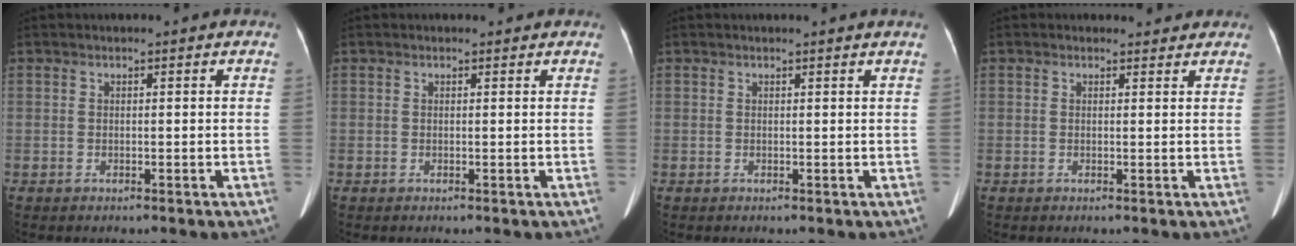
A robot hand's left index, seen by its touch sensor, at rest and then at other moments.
{"total": 0.5, "force": [0.4, 0.3, 0.0], "torque": [-0.005, 0.000, 0.005]}
{"total": 2.4, "force": [2.2, -0.5, 0.6], "torque": [-0.012, -0.008, 0.016]}
{"total": 1.9, "force": [1.6, 0.9, 0.0], "torque": [-0.001, 0.003, 0.014]}